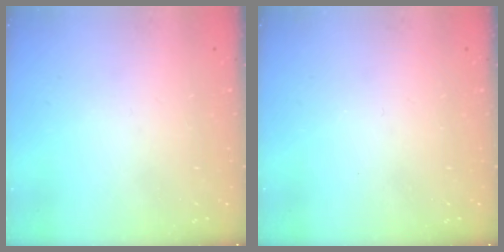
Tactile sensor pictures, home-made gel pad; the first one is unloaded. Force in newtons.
{"total": 0.0}